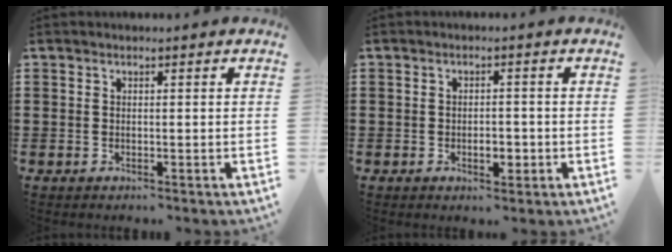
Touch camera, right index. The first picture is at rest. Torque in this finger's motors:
{"motor_torque": [0.06, -0.05, 0.07, 0.01]}